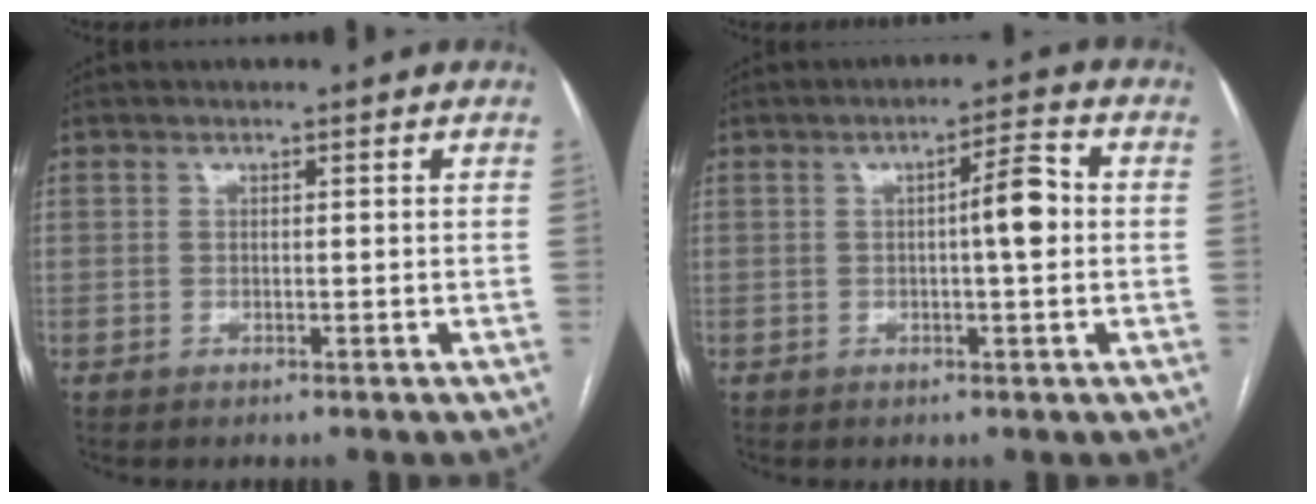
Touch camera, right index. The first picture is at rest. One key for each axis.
{"total": 5.2, "fx": 0.1, "fy": 0.5, "fz": 5.1, "tx": -0.076, "ty": 0.011, "tz": -0.002}